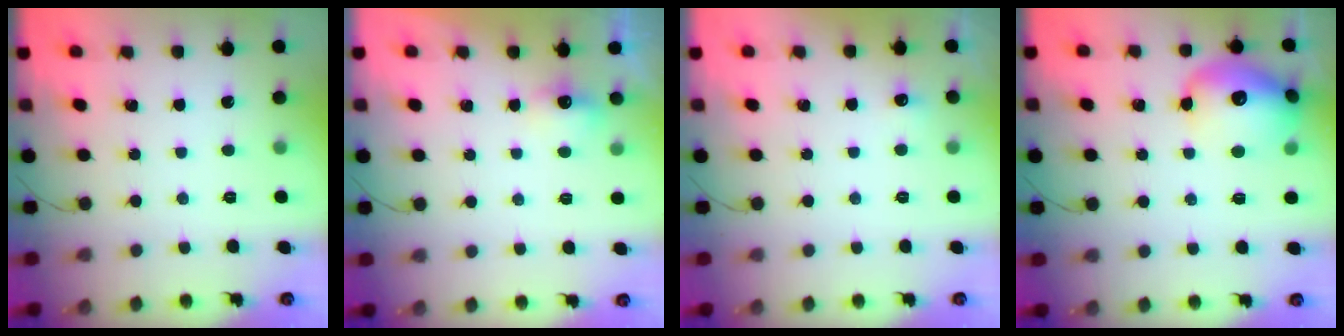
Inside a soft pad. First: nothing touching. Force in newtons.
{"total": 6.4, "press": 5.8, "slide": 2.6}
{"total": 3.7, "press": 3.6, "slide": 1.1}
{"total": 15.7, "press": 15.6, "slide": 1.7}